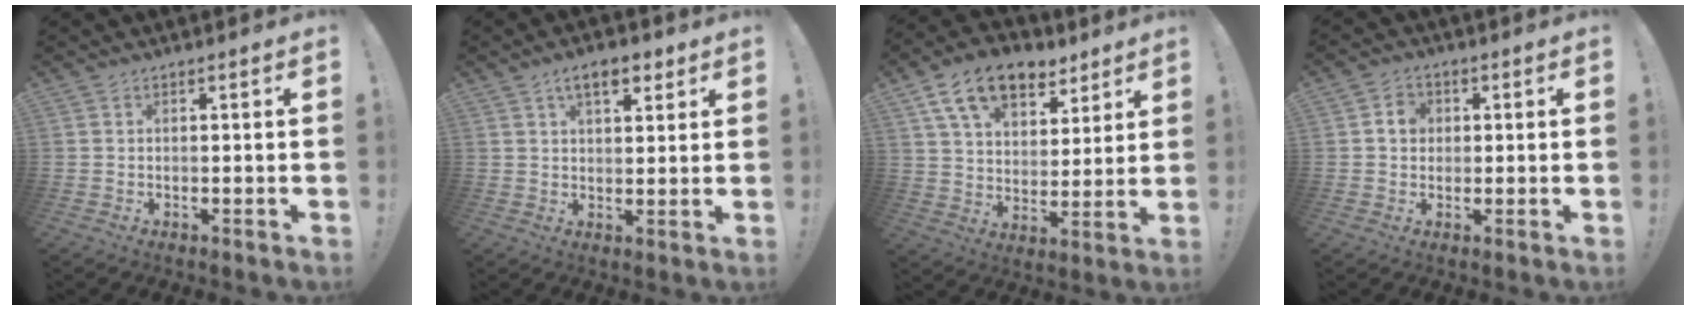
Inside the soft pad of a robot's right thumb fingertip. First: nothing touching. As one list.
[{"total": 7.6, "force": [4.2, 3.6, 5.2], "torque": [-0.074, -0.006, 0.073]}, {"total": 15.9, "force": [9.6, 9.3, 8.6], "torque": [-0.139, -0.049, 0.176]}, {"total": 4.6, "force": [0.8, 3.9, 2.2], "torque": [-0.036, 0.005, 0.015]}]